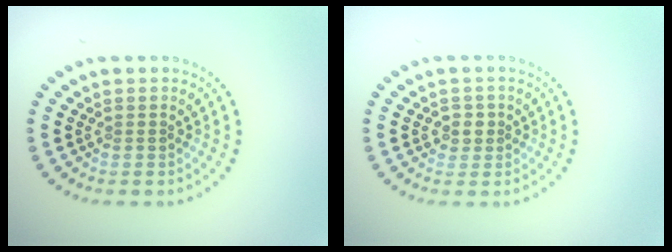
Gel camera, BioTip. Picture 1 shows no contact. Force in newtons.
{"total": 1.5, "press": 1.4, "slide": 0.6}